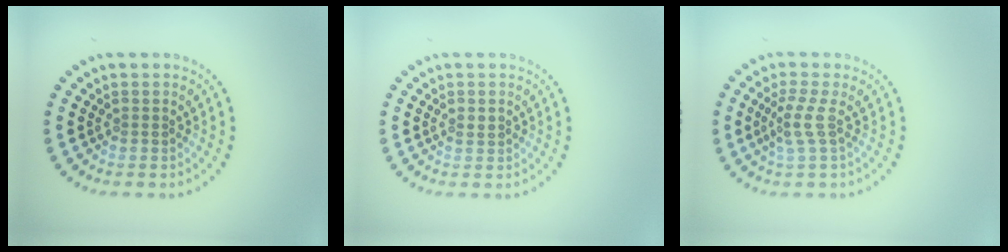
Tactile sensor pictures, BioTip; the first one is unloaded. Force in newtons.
{"total": 1.0, "press": 0.9, "slide": 0.2}
{"total": 2.1, "press": 1.5, "slide": 1.5}